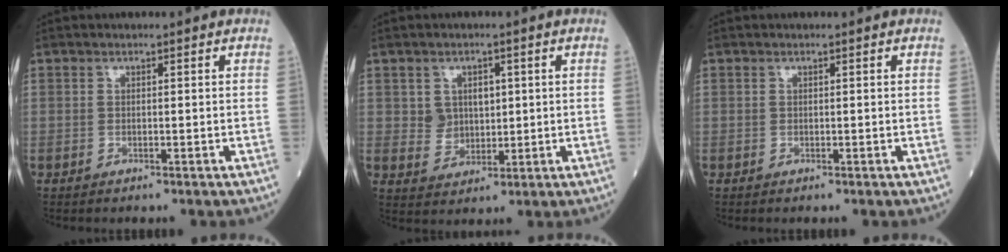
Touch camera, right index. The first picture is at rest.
{"total": 4.4, "force": [1.0, 3.8, 2.0], "torque": [-0.030, 0.007, 0.023]}
{"total": 0.0}